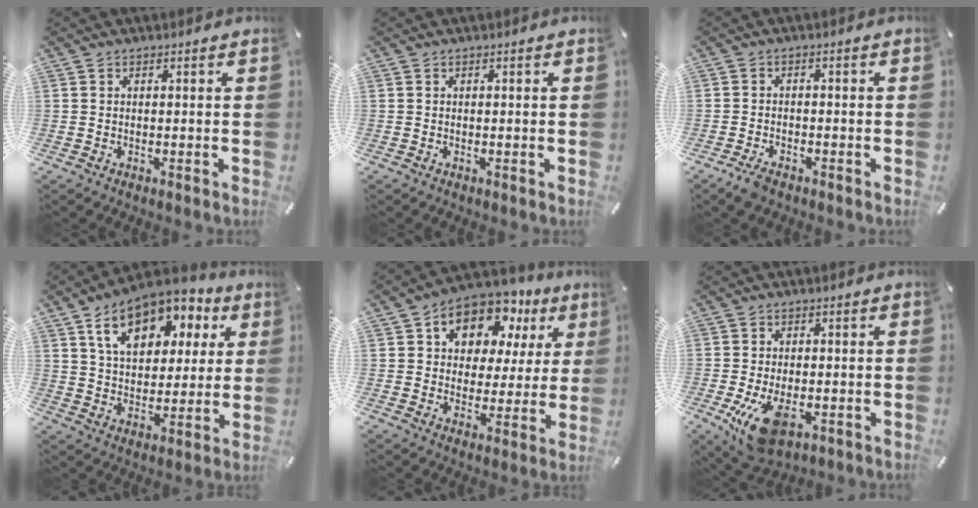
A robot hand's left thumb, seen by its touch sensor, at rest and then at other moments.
{"total": 0.0}
{"total": 3.1, "force": [-2.4, 1.3, 1.6], "torque": [-0.038, 0.009, -0.048]}
{"total": 15.9, "force": [8.7, 9.8, 8.9], "torque": [-0.152, -0.029, 0.156]}
{"total": 12.8, "force": [7.6, 8.7, 5.5], "torque": [-0.087, -0.056, 0.136]}
{"total": 9.9, "force": [-3.5, 5.5, 7.5], "torque": [-0.159, -0.005, -0.060]}